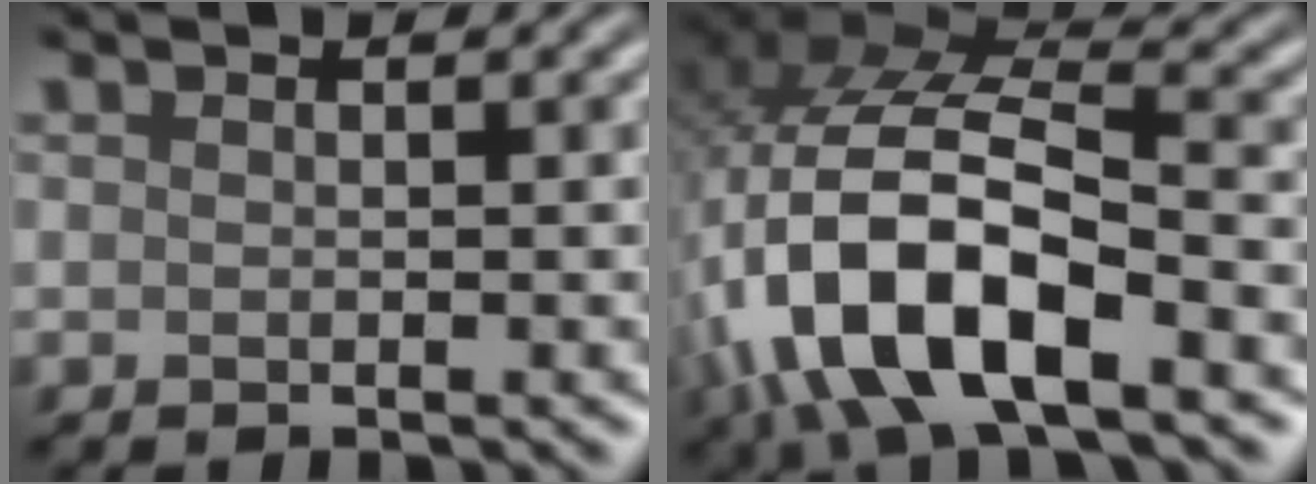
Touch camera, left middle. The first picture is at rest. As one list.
[{"total": 13.5, "force": [-4.8, 6.1, 11.0], "torque": [-0.234, -0.007, -0.090]}]